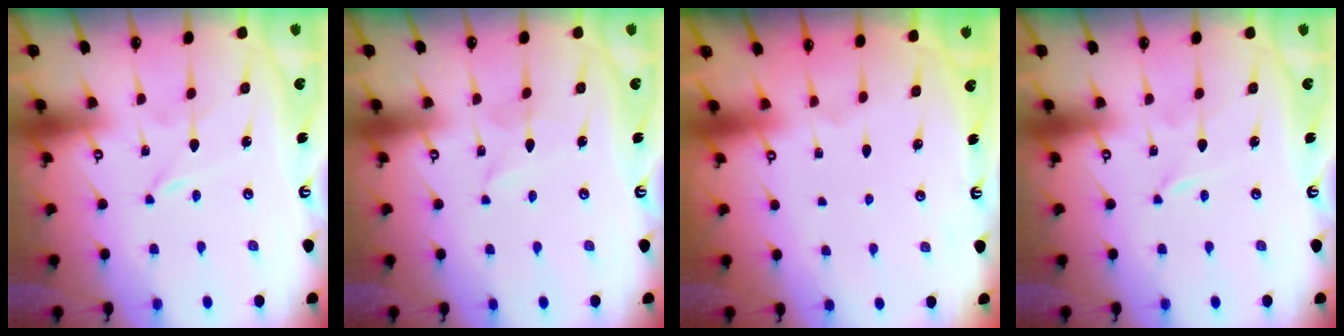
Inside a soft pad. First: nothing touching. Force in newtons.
{"total": 1.6, "press": 1.6, "slide": 0.2}
{"total": 0.6, "press": 0.6, "slide": 0.1}
{"total": 0.0}